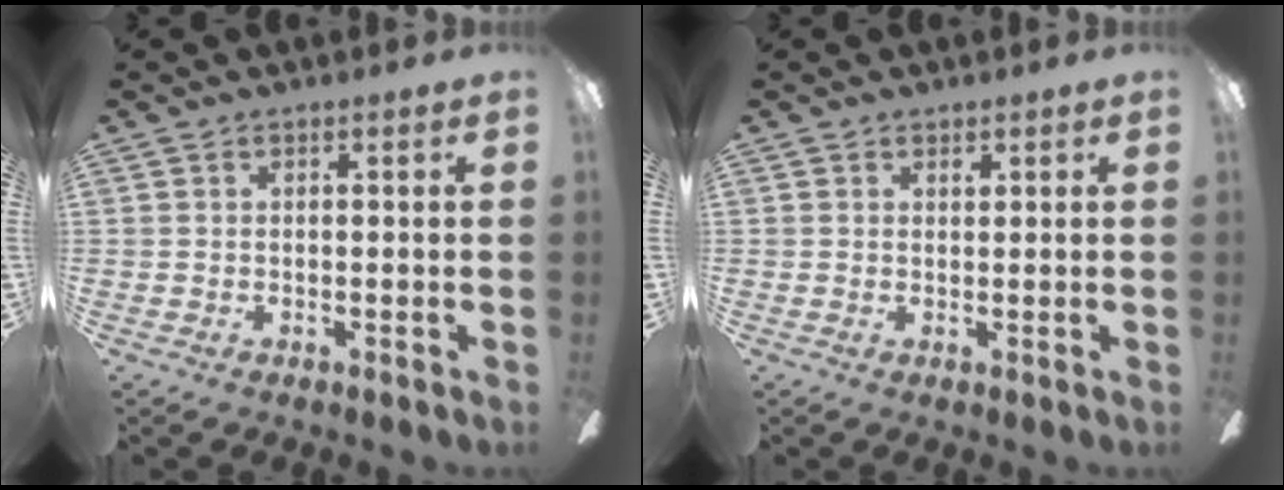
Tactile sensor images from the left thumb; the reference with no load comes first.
{"total": 1.1, "force": [0.7, 0.7, 0.5], "torque": [-0.003, -0.001, 0.011]}